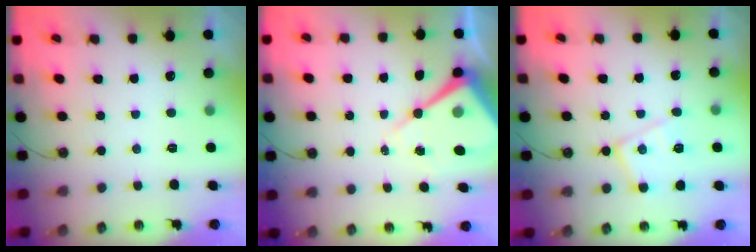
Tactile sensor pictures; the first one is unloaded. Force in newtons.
{"total": 12.1, "press": 12.1, "slide": 1.0}
{"total": 12.4, "press": 12.4, "slide": 0.8}